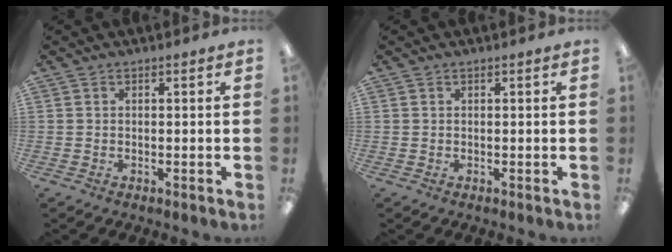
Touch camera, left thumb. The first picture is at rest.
{"total": 0.0}